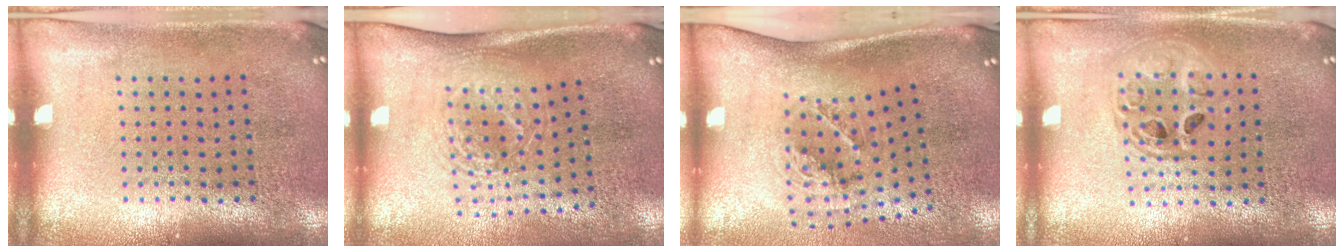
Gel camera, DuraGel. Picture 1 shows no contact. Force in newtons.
{"total": 1.8, "press": 1.3, "slide": 1.2}
{"total": 2.0, "press": 1.3, "slide": 1.5}
{"total": 1.5, "press": 1.3, "slide": 0.7}